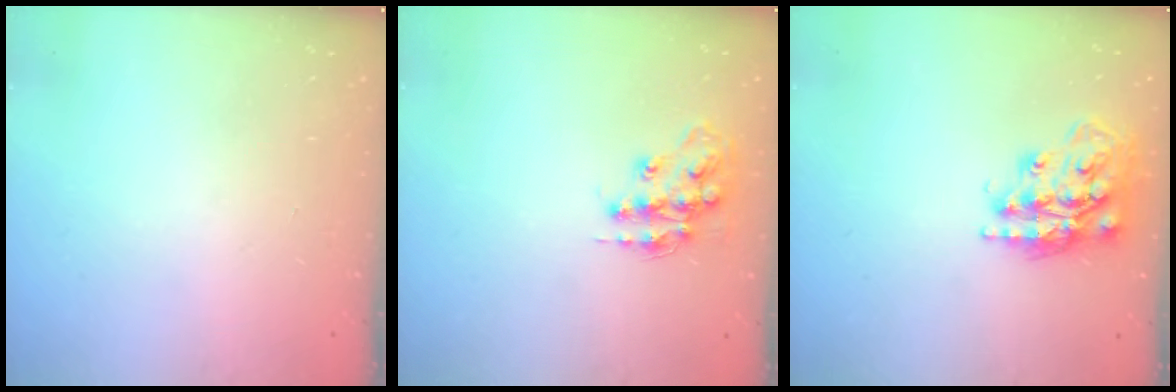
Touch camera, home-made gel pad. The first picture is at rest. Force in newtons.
{"total": 13.3, "press": 13.3, "slide": 0.8}
{"total": 16.6, "press": 16.5, "slide": 1.1}